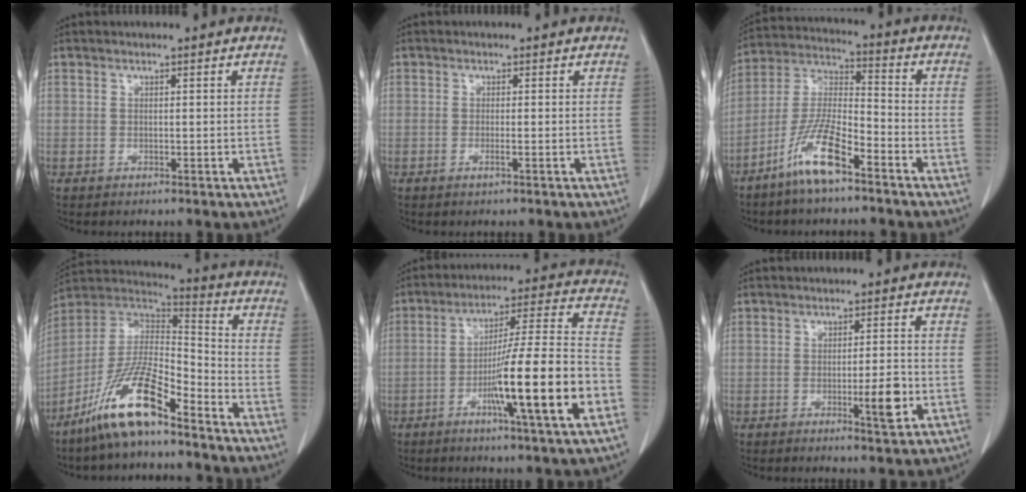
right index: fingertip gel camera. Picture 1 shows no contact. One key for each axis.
{"total": 0.9, "fx": -0.4, "fy": -0.1, "fz": 0.8, "tx": -0.014, "ty": -0.001, "tz": -0.007}
{"total": 11.1, "fx": -7.0, "fy": 2.1, "fz": 8.3, "tx": -0.175, "ty": -0.009, "tz": -0.139}
{"total": 14.6, "fx": -9.9, "fy": 3.2, "fz": 10.2, "tx": -0.195, "ty": 0.011, "tz": -0.182}
{"total": 17.8, "fx": -6.3, "fy": -0.2, "fz": 16.7, "tx": -0.261, "ty": -0.003, "tz": -0.101}
{"total": 5.1, "fx": -1.5, "fy": 0.7, "fz": 4.8, "tx": -0.073, "ty": -0.004, "tz": -0.021}